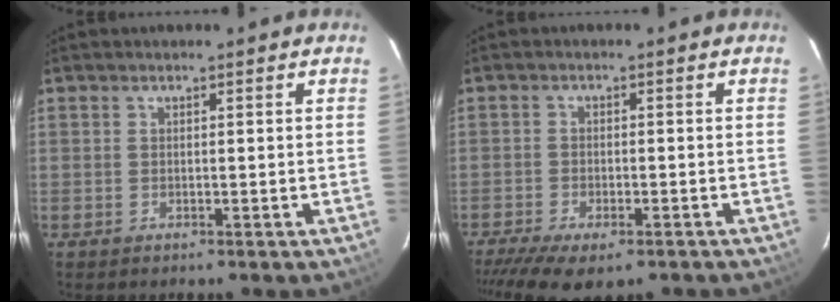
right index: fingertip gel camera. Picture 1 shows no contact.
{"total": 10.6, "force": [-7.8, 3.6, 6.1], "torque": [-0.142, -0.036, -0.128]}